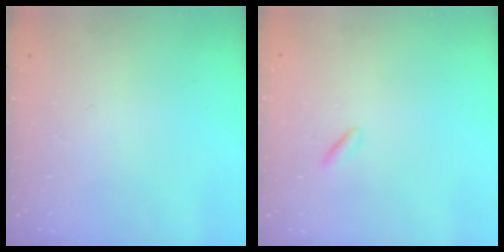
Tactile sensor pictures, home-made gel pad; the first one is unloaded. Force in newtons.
{"total": 0.5, "press": 0.3, "slide": 0.4}